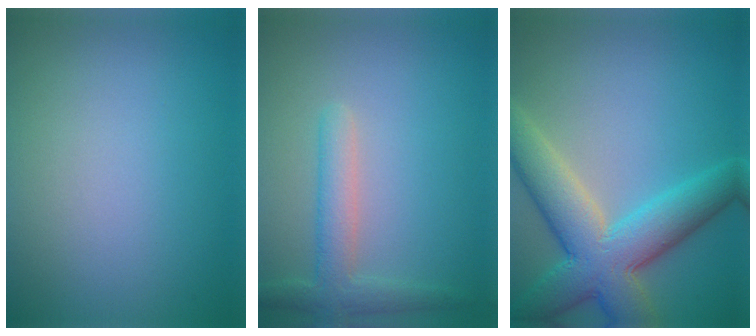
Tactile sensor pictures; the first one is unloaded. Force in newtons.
{"total": 3.0, "press": 3.0, "slide": 0.2}
{"total": 8.6, "press": 8.6, "slide": 0.7}